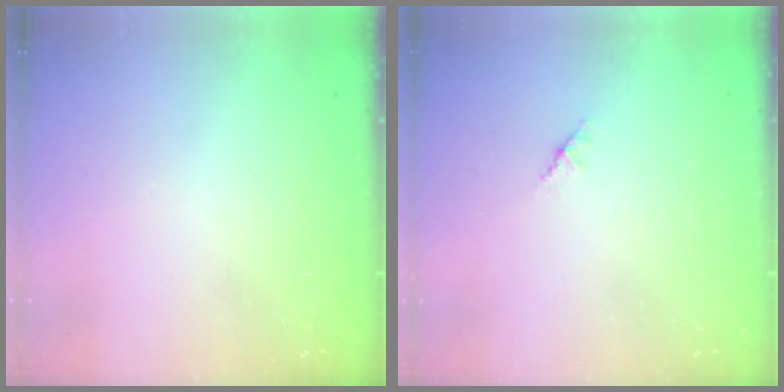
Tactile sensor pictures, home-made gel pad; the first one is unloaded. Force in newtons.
{"total": 1.4, "press": 1.3, "slide": 0.4}